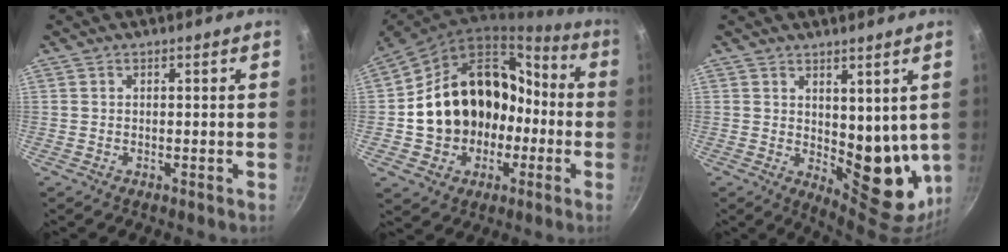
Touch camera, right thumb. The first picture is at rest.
{"total": 21.5, "force": [-2.6, 17.8, 11.7], "torque": [-0.165, 0.069, -0.021]}
{"total": 12.9, "force": [2.2, 7.0, 10.6], "torque": [-0.102, -0.042, 0.047]}